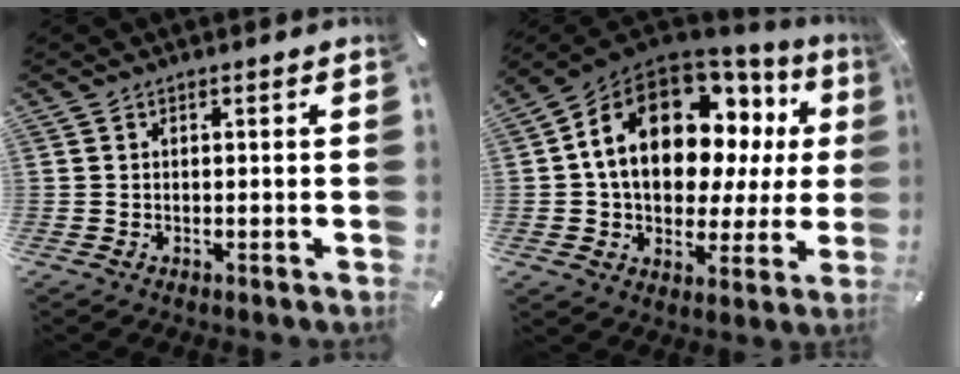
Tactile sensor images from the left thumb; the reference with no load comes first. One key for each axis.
{"total": 19.2, "fx": 5.8, "fy": 12.7, "fz": 13.1, "tx": -0.227, "ty": -0.036, "tz": 0.093}